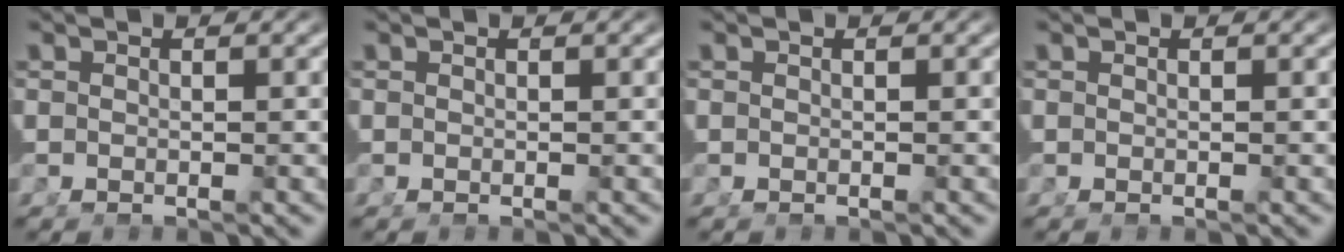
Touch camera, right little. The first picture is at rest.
{"total": 0.0}
{"total": 0.0}
{"total": 0.0}